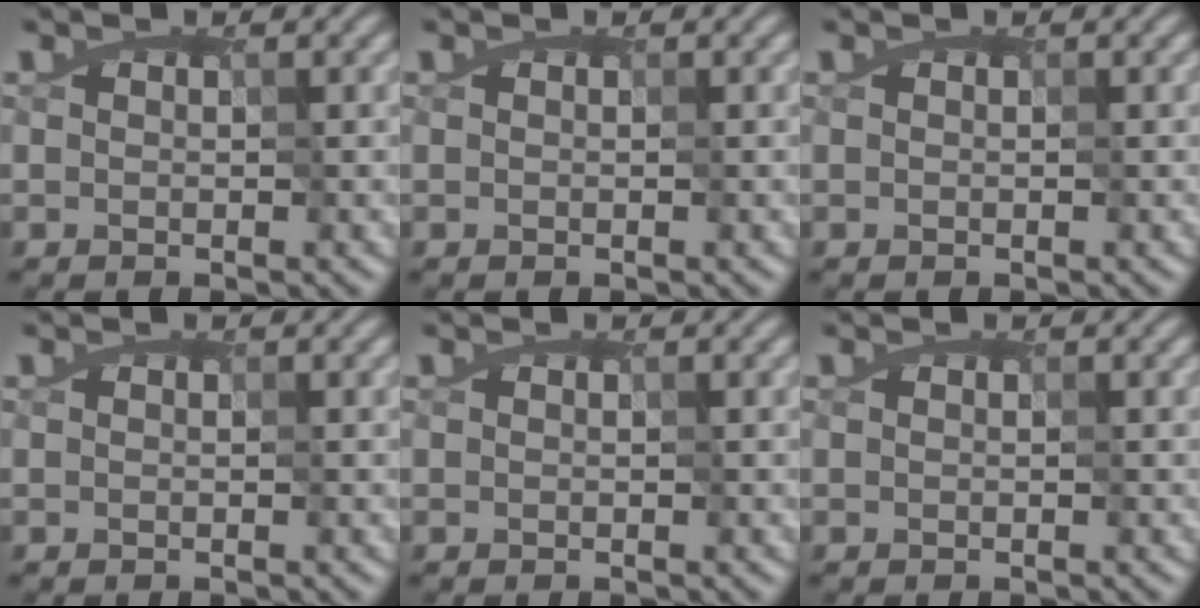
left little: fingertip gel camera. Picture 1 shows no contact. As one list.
[{"total": 0.0}, {"total": 0.0}, {"total": 0.0}, {"total": 0.0}, {"total": 0.0}]